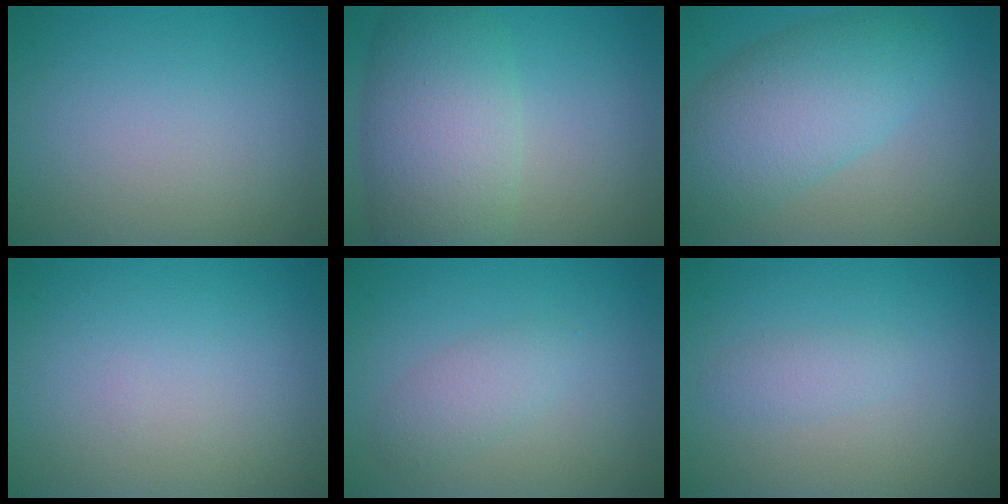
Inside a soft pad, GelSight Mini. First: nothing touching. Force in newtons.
{"total": 8.2, "press": 8.2, "slide": 0.3}
{"total": 7.5, "press": 7.5, "slide": 0.3}
{"total": 0.0}
{"total": 2.0, "press": 2.0, "slide": 0.1}
{"total": 1.3, "press": 1.3, "slide": 0.1}